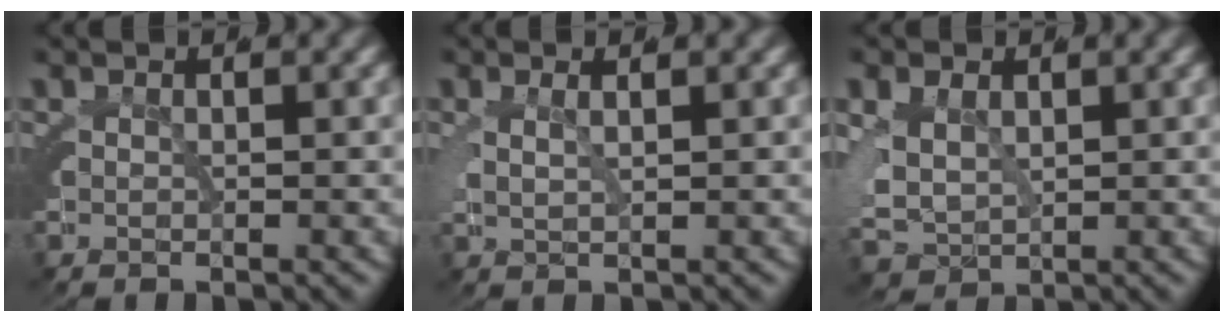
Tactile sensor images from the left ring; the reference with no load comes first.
{"total": 1.6, "force": [0.5, 0.7, 1.3], "torque": [-0.035, -0.005, 0.014]}
{"total": 6.0, "force": [0.1, 5.2, 2.9], "torque": [-0.093, -0.029, 0.016]}